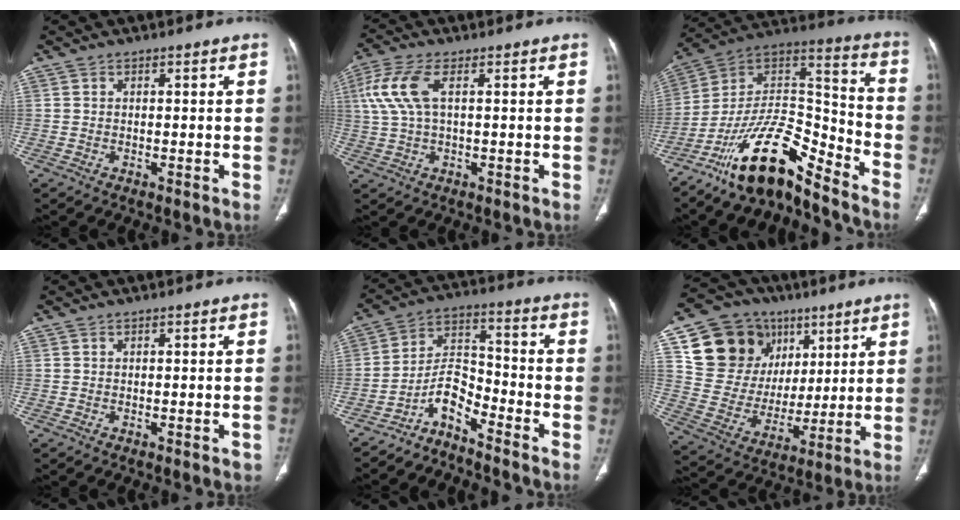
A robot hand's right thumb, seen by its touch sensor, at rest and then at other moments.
{"total": 7.5, "force": [1.8, 2.8, 6.7], "torque": [-0.183, 0.016, 0.037]}
{"total": 17.1, "force": [-13.0, 5.1, 9.9], "torque": [-0.149, 0.111, -0.234]}
{"total": 1.5, "force": [-0.8, 0.5, 1.2], "torque": [-0.011, 0.008, -0.004]}
{"total": 7.2, "force": [-5.8, 2.4, 3.5], "torque": [-0.064, 0.073, -0.115]}
{"total": 20.6, "force": [9.0, 16.3, 8.8], "torque": [-0.112, -0.001, 0.175]}